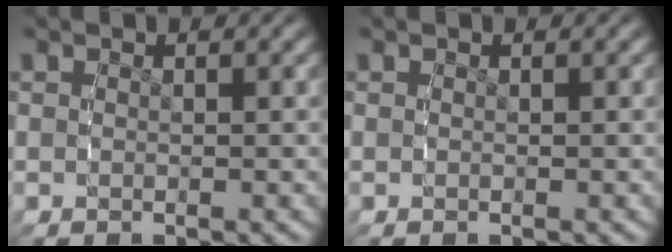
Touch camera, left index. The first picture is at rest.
{"total": 0.0}